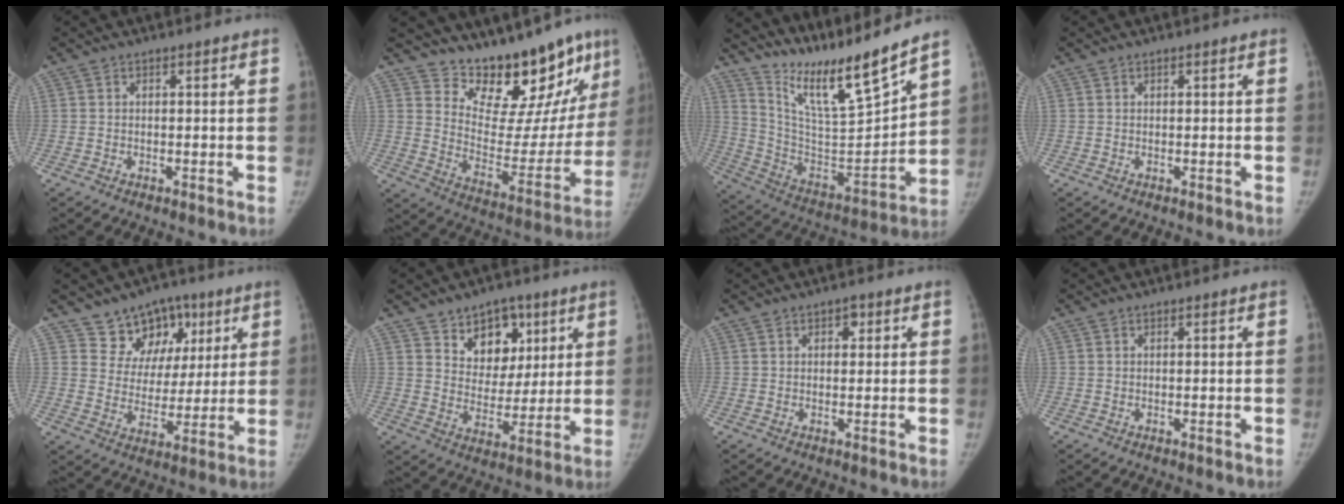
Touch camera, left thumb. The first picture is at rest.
{"total": 19.5, "force": [15.9, 7.0, 8.9], "torque": [-0.065, -0.121, 0.232]}
{"total": 18.2, "force": [15.5, 1.0, 9.6], "torque": [-0.137, -0.103, 0.287]}
{"total": 0.0}
{"total": 12.4, "force": [7.1, 9.3, 4.2], "torque": [-0.016, -0.026, 0.115]}
{"total": 11.5, "force": [6.2, 8.3, 4.9], "torque": [-0.031, -0.030, 0.104]}
{"total": 1.9, "force": [0.8, 1.2, 1.2], "torque": [-0.006, 0.000, 0.009]}
{"total": 0.0}